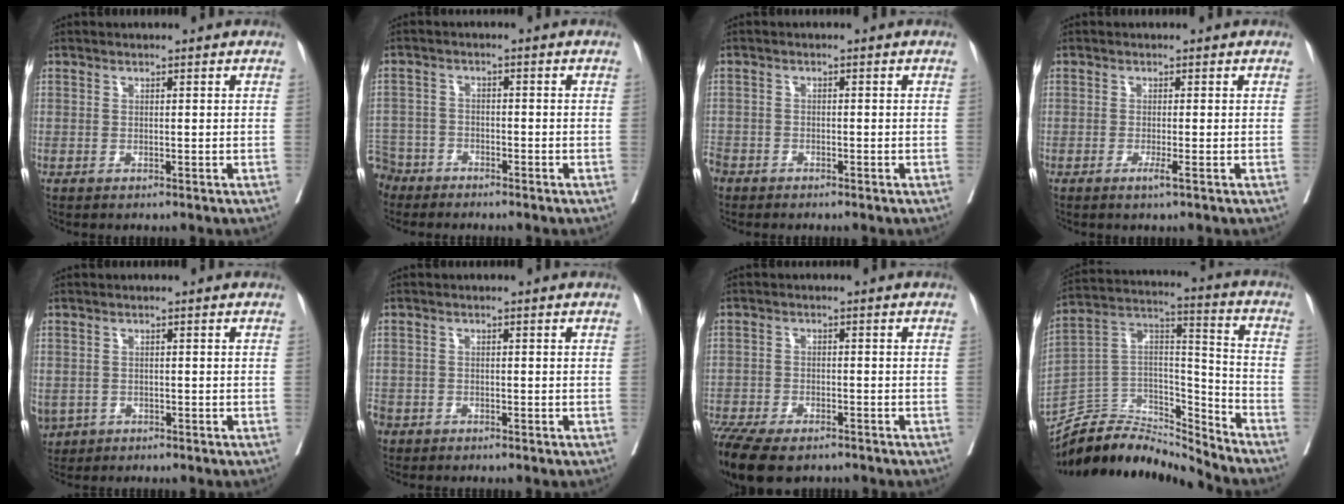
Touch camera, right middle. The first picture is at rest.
{"total": 7.1, "force": [-6.0, 3.8, 0.3], "torque": [-0.014, -0.003, -0.117]}
{"total": 4.2, "force": [-3.3, 2.5, 0.8], "torque": [-0.026, -0.002, -0.068]}
{"total": 1.4, "force": [-0.7, -0.3, 1.2], "torque": [-0.024, -0.004, -0.015]}
{"total": 5.2, "force": [-2.5, 4.3, 1.5], "torque": [-0.038, -0.002, -0.036]}
{"total": 4.2, "force": [-2.8, 2.9, 0.9], "torque": [-0.030, 0.000, -0.057]}
{"total": 12.4, "force": [-9.4, 4.7, 6.5], "torque": [-0.141, -0.012, -0.146]}
{"total": 14.0, "force": [-13.8, 2.1, 0.3], "torque": [0.000, 0.057, -0.254]}